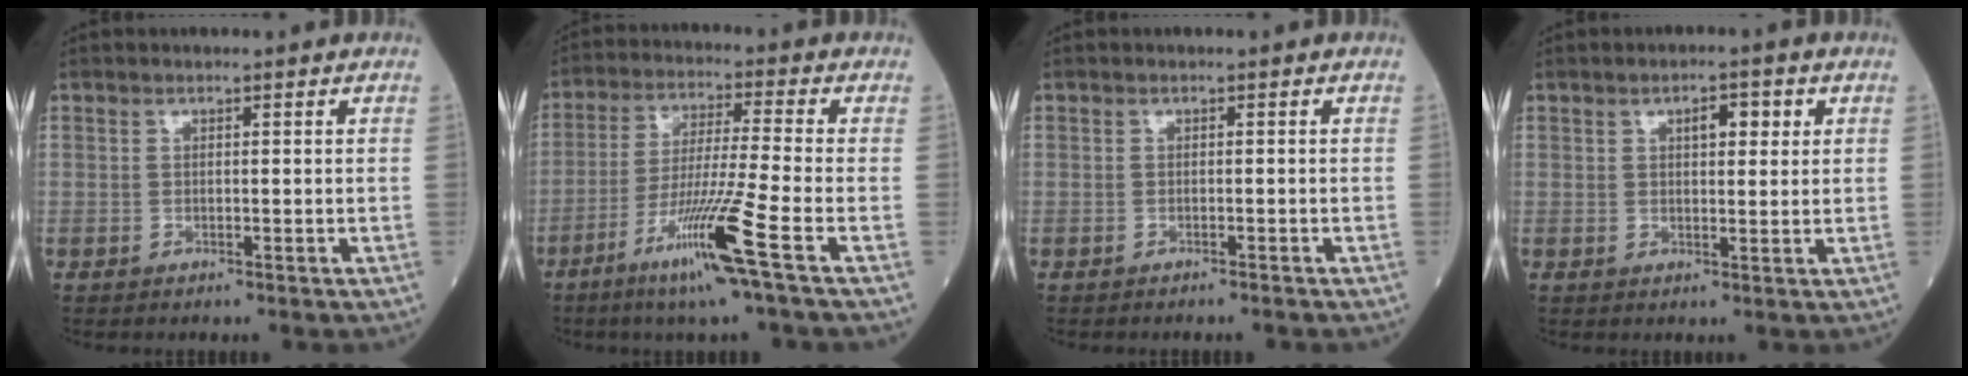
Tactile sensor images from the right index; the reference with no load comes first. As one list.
[{"total": 11.7, "force": [-5.8, -1.8, 10.0], "torque": [-0.191, -0.030, -0.111]}, {"total": 1.3, "force": [-1.2, -0.1, 0.5], "torque": [-0.008, 0.001, -0.015]}, {"total": 3.6, "force": [1.5, 1.4, 3.0], "torque": [-0.045, 0.009, 0.021]}]